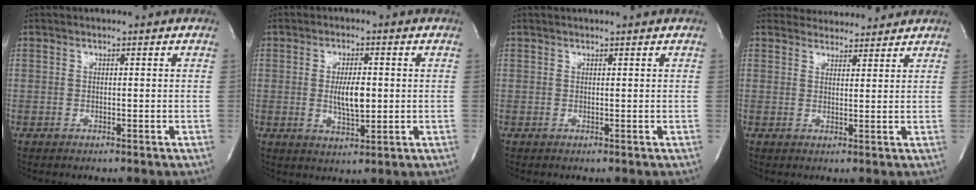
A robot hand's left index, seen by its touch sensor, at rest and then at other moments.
{"total": 5.4, "force": [0.1, 1.6, 5.2], "torque": [-0.094, -0.007, 0.006]}
{"total": 1.5, "force": [1.4, -0.2, 0.6], "torque": [-0.010, 0.009, 0.021]}
{"total": 5.7, "force": [5.6, 1.4, 0.3], "torque": [-0.003, 0.012, 0.073]}